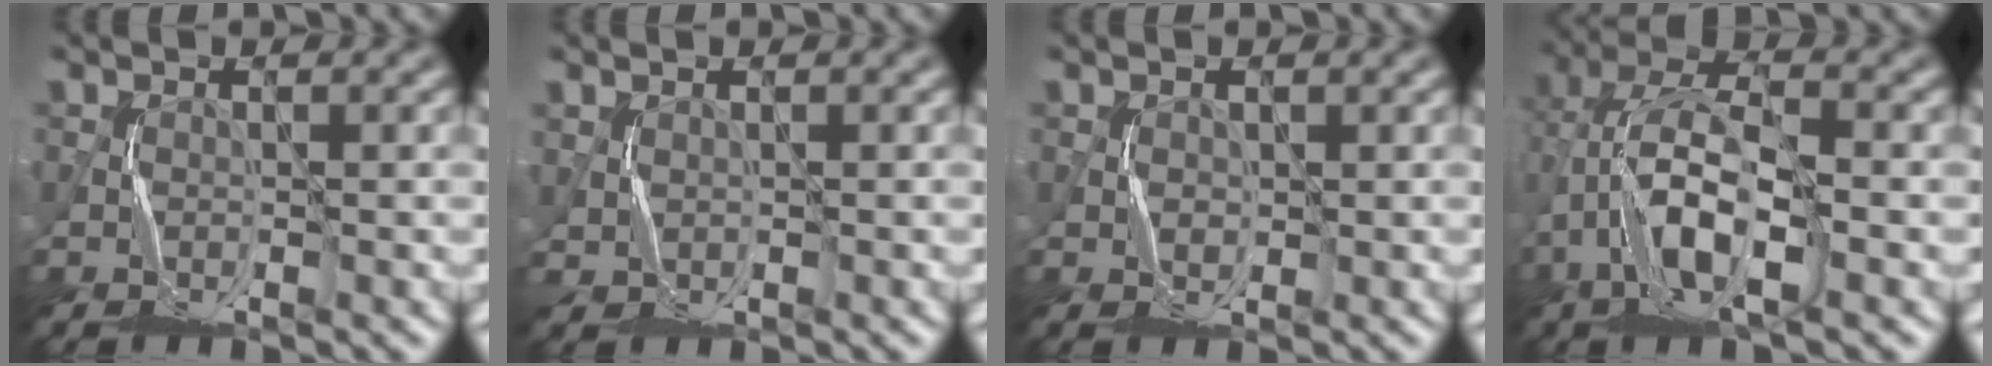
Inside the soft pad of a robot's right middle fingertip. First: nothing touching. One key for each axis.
{"total": 0.7, "fx": 0.5, "fy": 0.5, "fz": 0.2, "tx": -0.008, "ty": -0.002, "tz": 0.017}
{"total": 0.8, "fx": 0.2, "fy": 0.6, "fz": 0.4, "tx": -0.009, "ty": -0.001, "tz": 0.005}
{"total": 7.9, "fx": -2.3, "fy": 3.2, "fz": 6.8, "tx": -0.147, "ty": 0.015, "tz": -0.053}